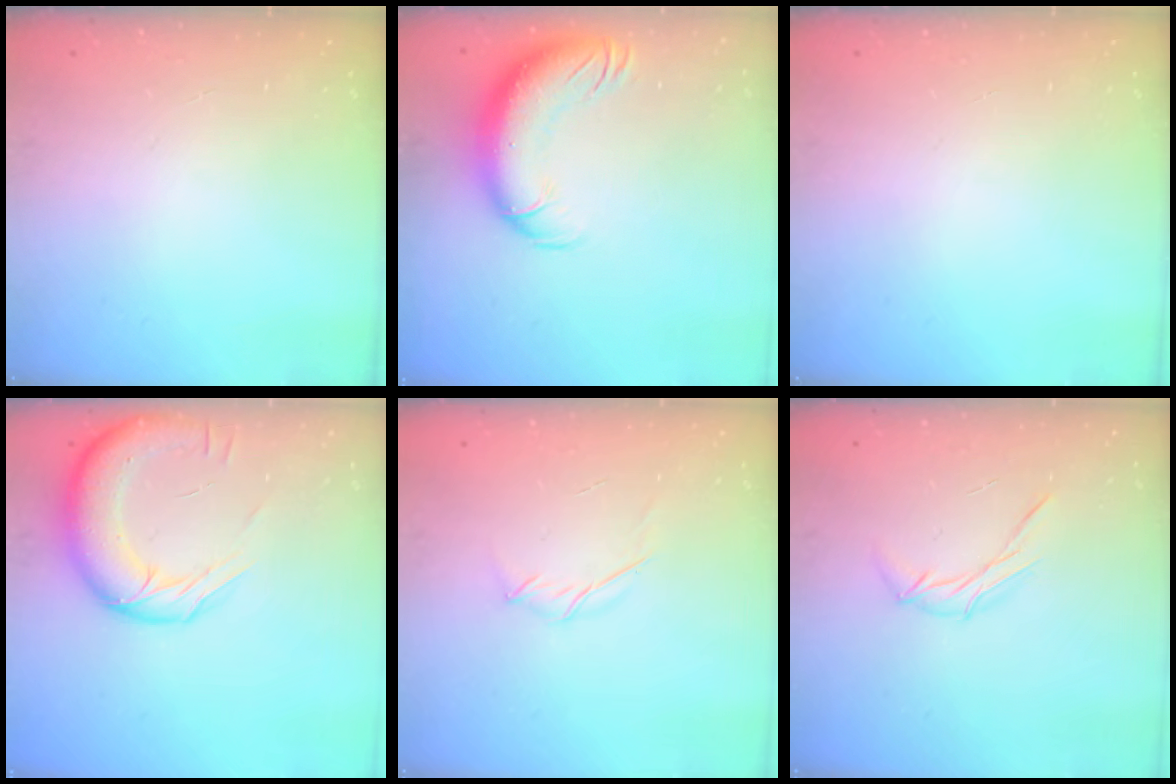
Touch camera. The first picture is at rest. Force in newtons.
{"total": 14.6, "press": 14.2, "slide": 3.4}
{"total": 0.0}
{"total": 15.6, "press": 15.2, "slide": 3.6}
{"total": 3.9, "press": 3.8, "slide": 0.9}
{"total": 6.6, "press": 6.6, "slide": 0.2}